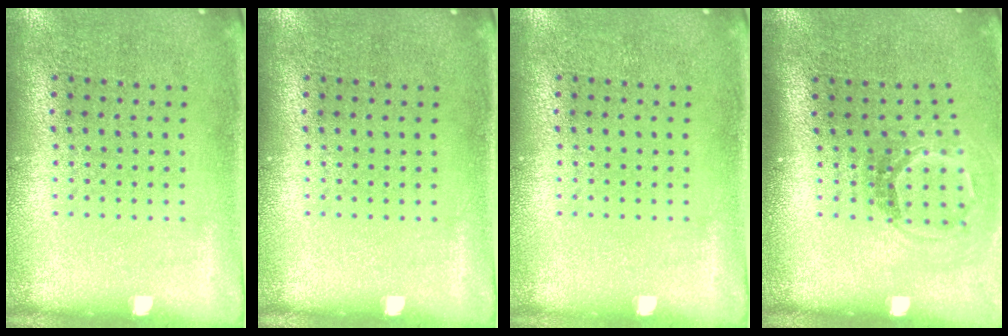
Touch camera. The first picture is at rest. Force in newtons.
{"total": 0.0}
{"total": 0.0}
{"total": 1.8, "press": 1.2, "slide": 1.4}